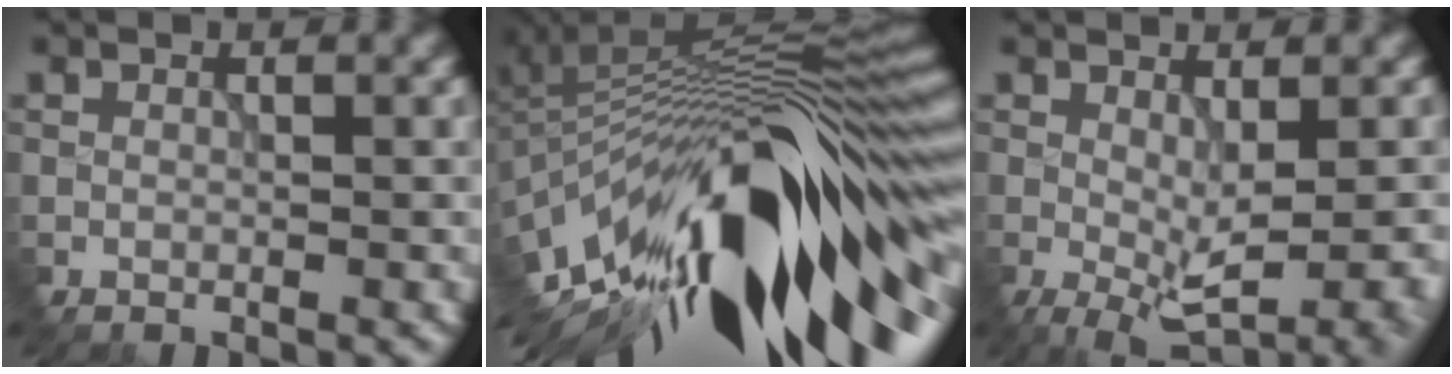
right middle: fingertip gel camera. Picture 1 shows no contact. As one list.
[{"total": 17.2, "force": [-6.0, 6.1, 14.9], "torque": [-0.257, -0.015, -0.108]}, {"total": 6.5, "force": [-1.5, 2.3, 5.9], "torque": [-0.097, -0.014, -0.007]}]